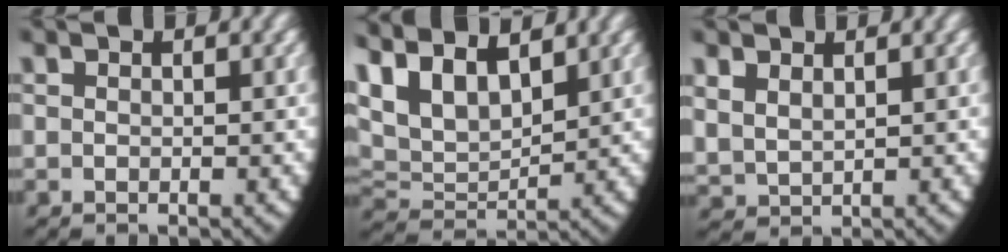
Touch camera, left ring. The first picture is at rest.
{"total": 9.9, "force": [2.6, 7.8, 5.5], "torque": [-0.143, -0.020, 0.043]}
{"total": 2.9, "force": [1.4, 2.4, 1.0], "torque": [-0.042, -0.010, 0.040]}